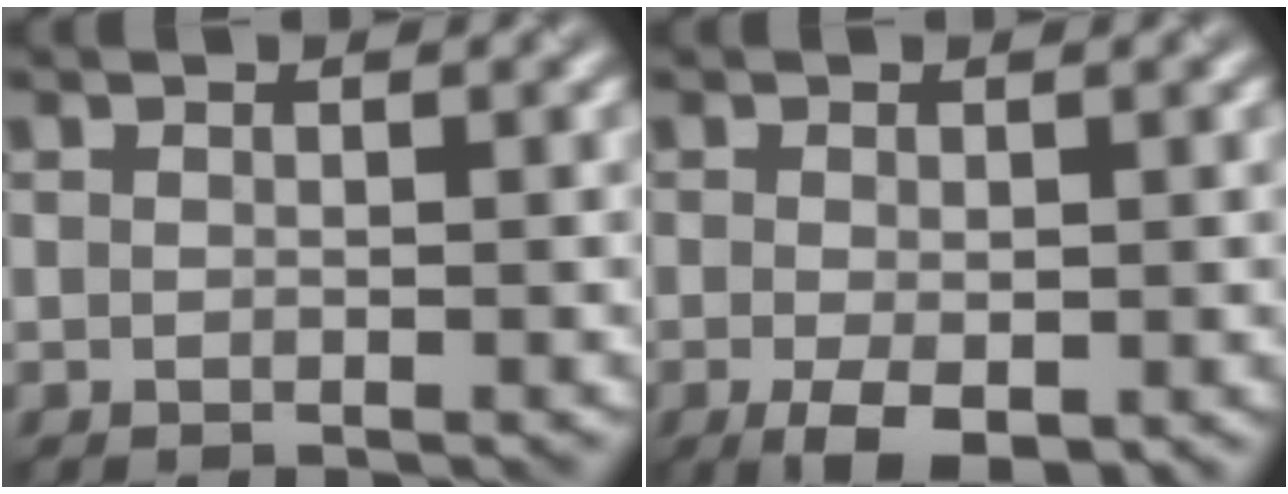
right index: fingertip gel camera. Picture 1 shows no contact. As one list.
[{"total": 3.5, "force": [-1.2, 1.6, 2.9], "torque": [-0.054, -0.011, -0.016]}]